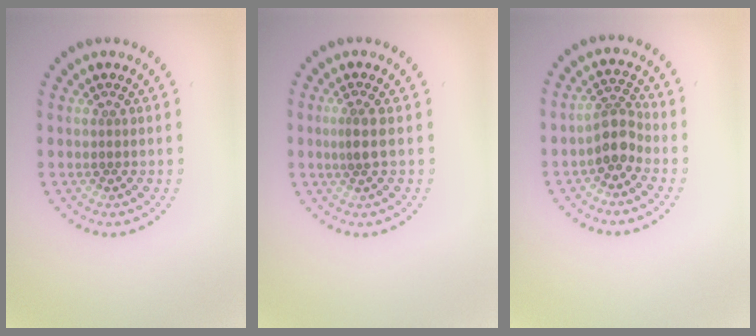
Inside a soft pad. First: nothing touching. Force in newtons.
{"total": 1.8, "press": 1.3, "slide": 1.2}
{"total": 2.7, "press": 2.2, "slide": 1.6}